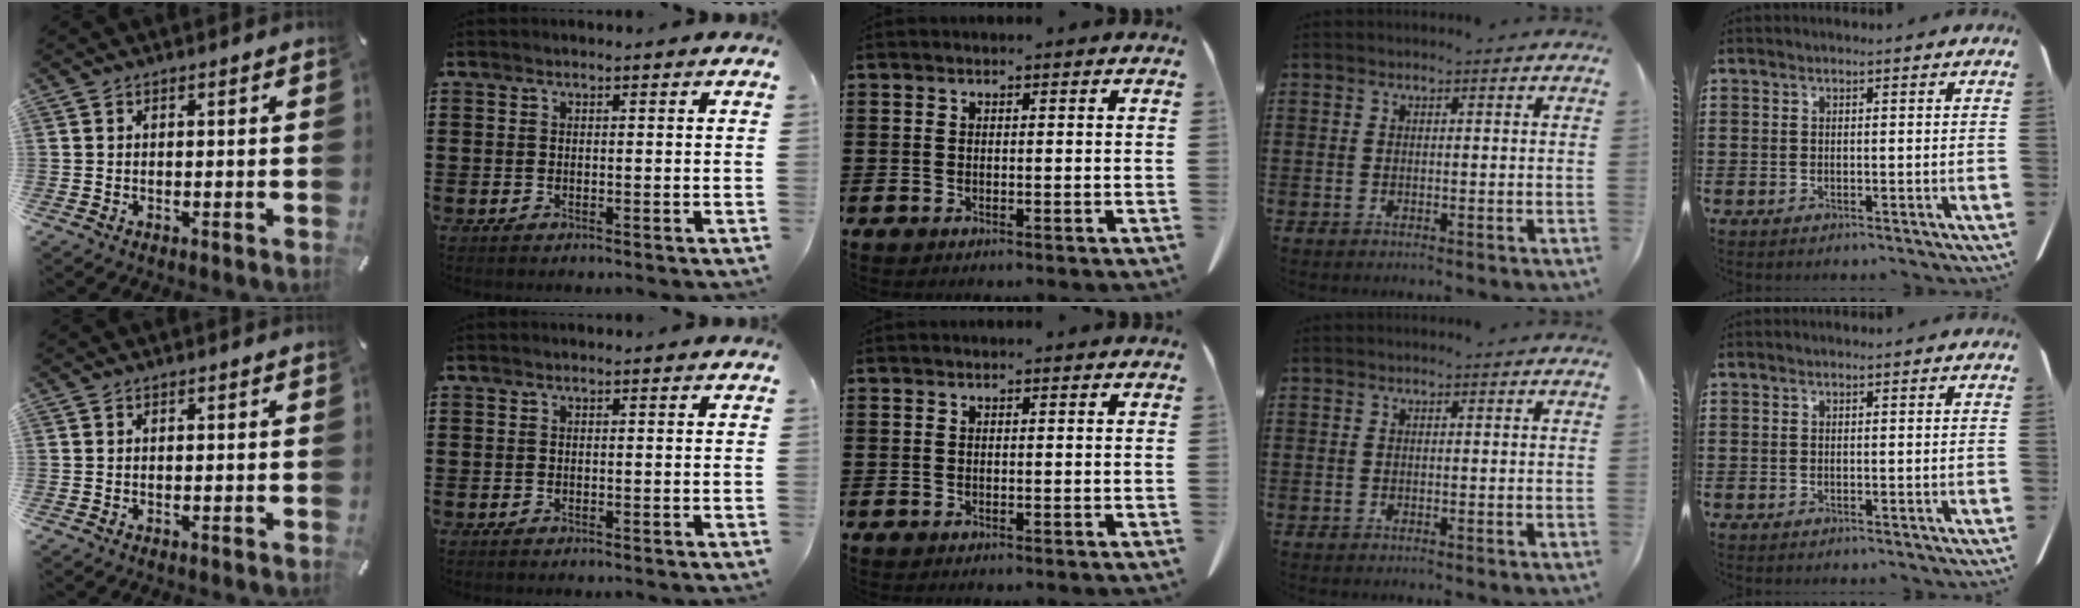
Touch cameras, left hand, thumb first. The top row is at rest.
{}